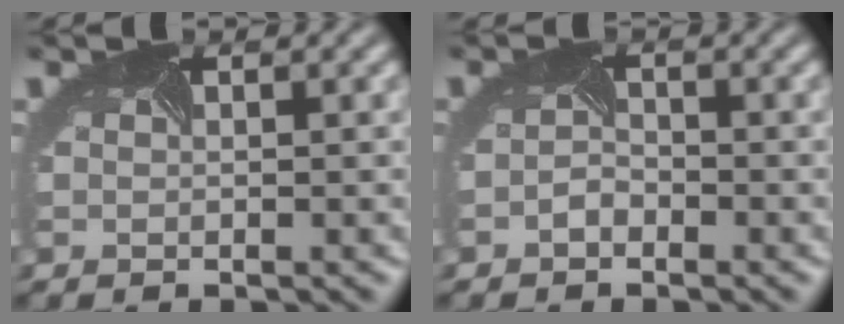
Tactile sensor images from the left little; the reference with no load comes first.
{"total": 1.2, "force": [-1.1, 0.4, 0.3], "torque": [-0.013, -0.001, -0.021]}